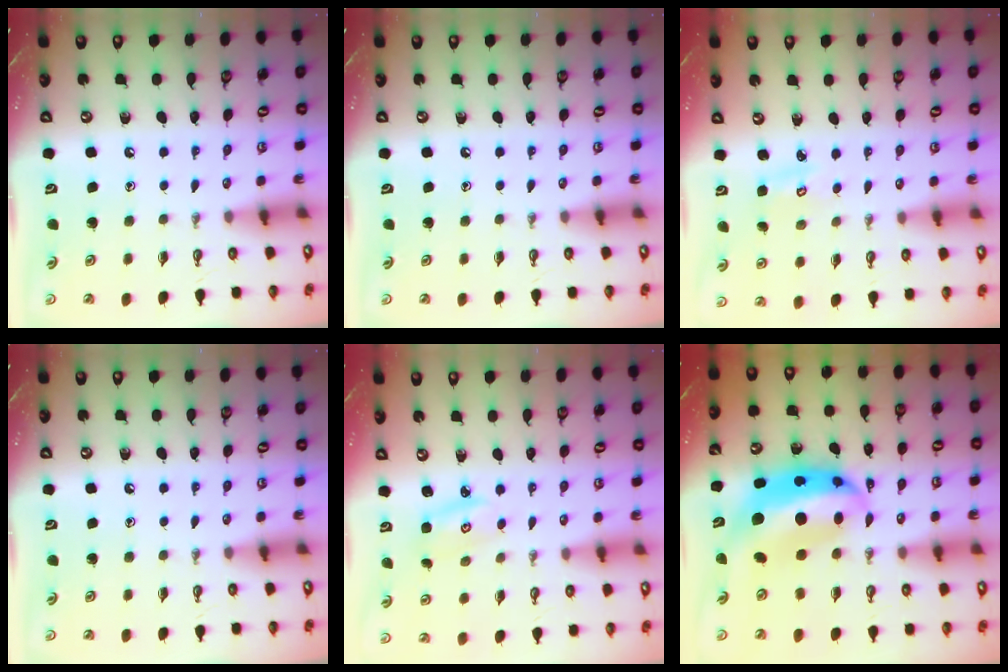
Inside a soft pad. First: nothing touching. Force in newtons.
{"total": 0.0}
{"total": 2.5, "press": 2.5, "slide": 0.2}
{"total": 0.0}
{"total": 2.8, "press": 2.8, "slide": 0.3}
{"total": 12.1, "press": 12.0, "slide": 1.4}